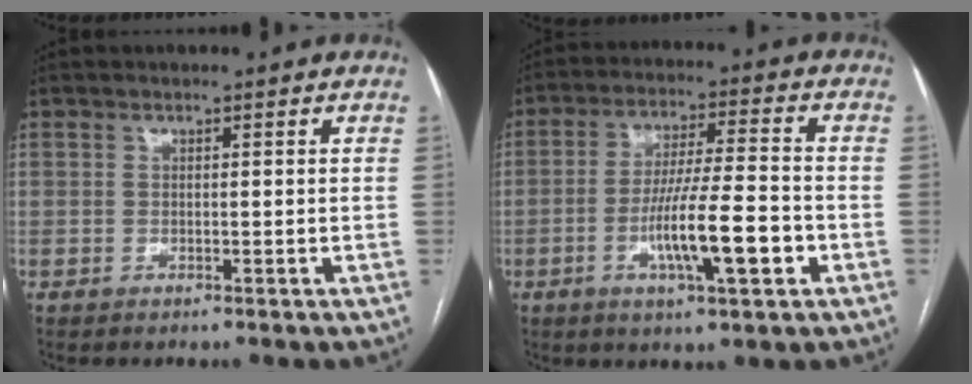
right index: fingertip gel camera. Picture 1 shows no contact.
{"total": 11.5, "force": [-3.7, 1.0, 10.8], "torque": [-0.190, -0.003, -0.065]}